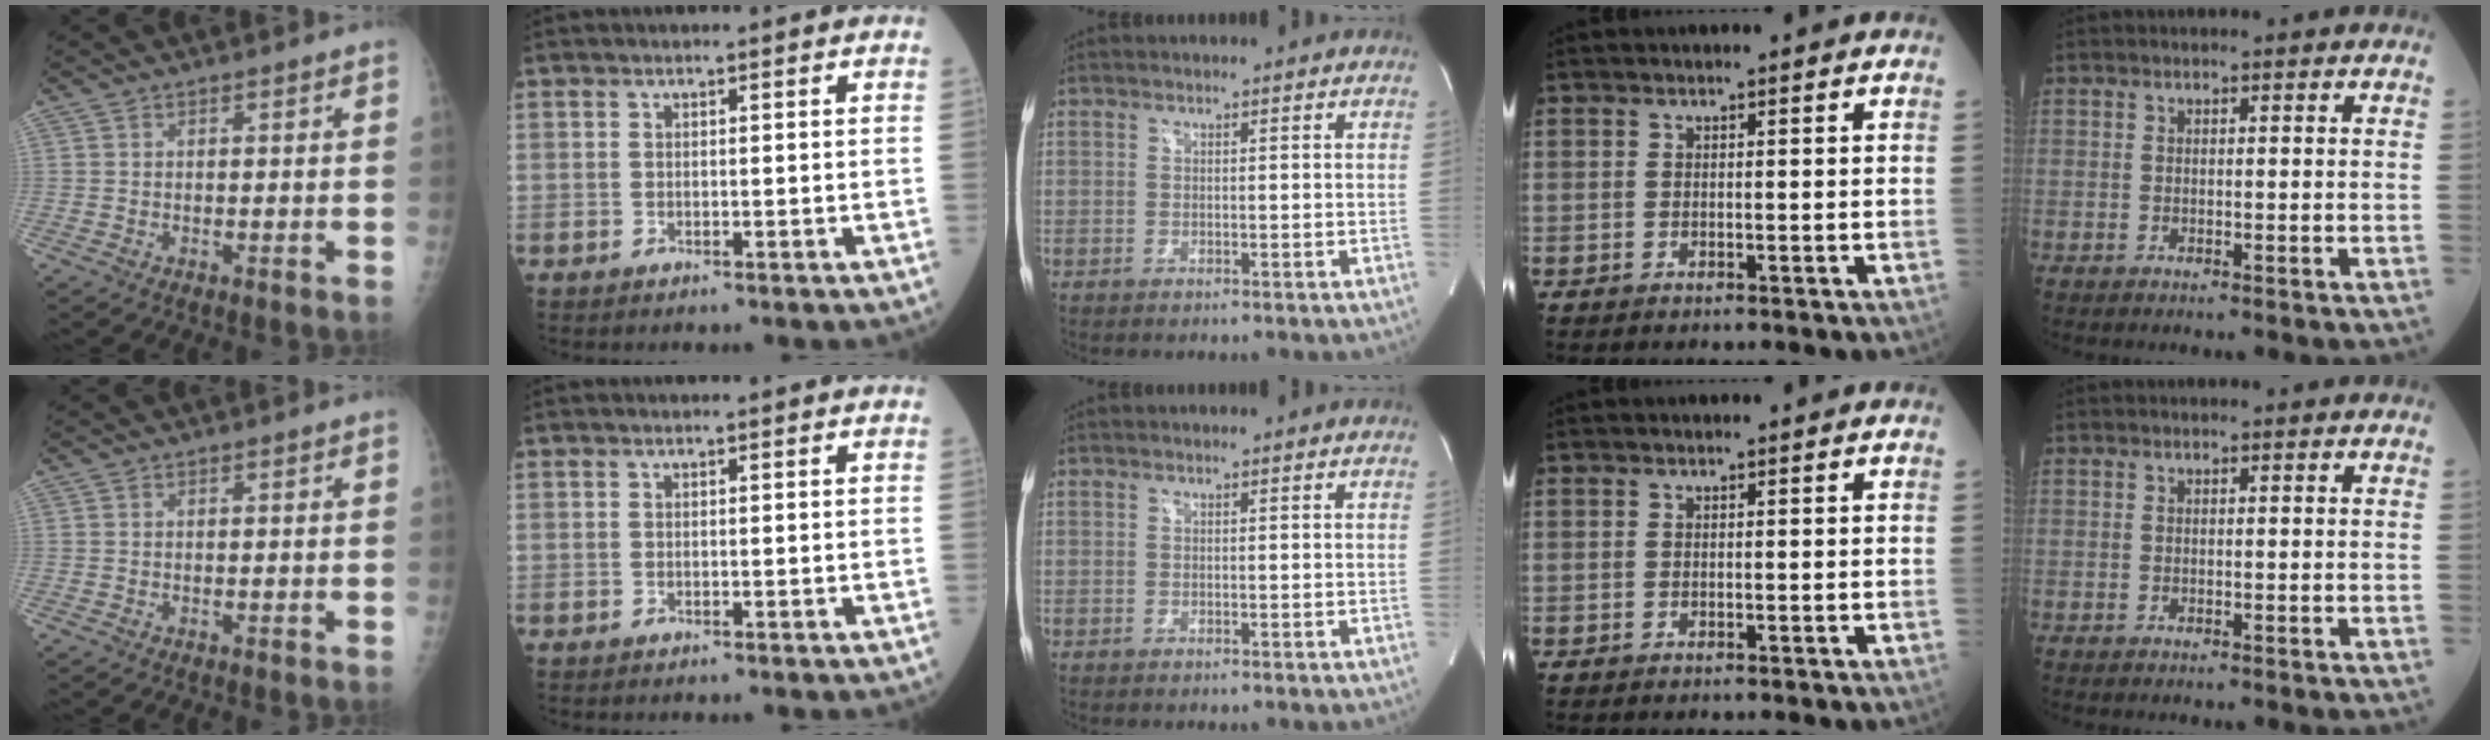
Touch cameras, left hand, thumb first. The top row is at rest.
{}